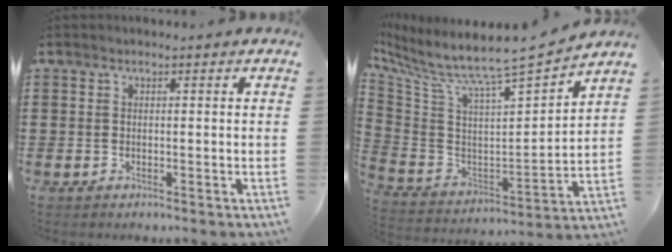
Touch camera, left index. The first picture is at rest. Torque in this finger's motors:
{"motor_torque": [1.79, -0.35, 0.49, 0.19]}